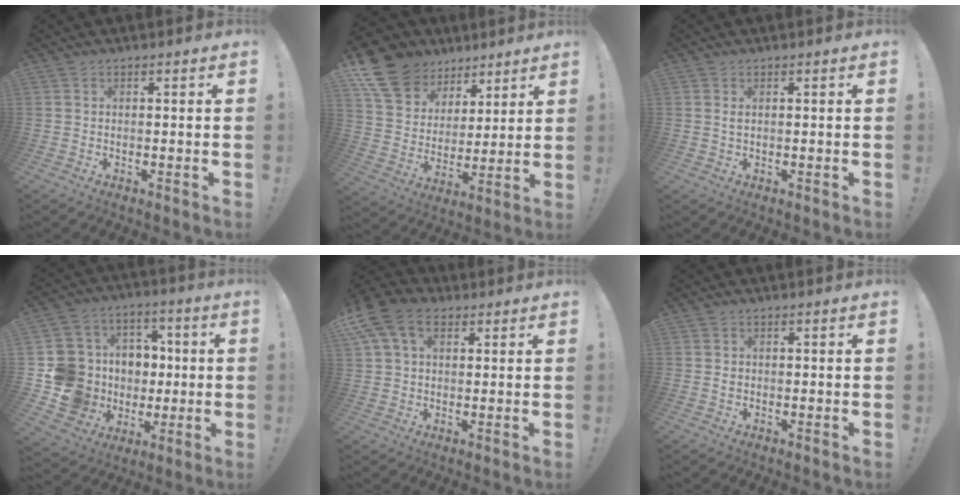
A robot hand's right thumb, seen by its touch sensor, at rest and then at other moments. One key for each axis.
{"total": 15.7, "fx": 10.2, "fy": 10.5, "fz": 5.8, "tx": -0.096, "ty": -0.065, "tz": 0.198}
{"total": 1.0, "fx": 0.1, "fy": 0.3, "fz": 1.0, "tx": -0.016, "ty": 0.000, "tz": 0.000}
{"total": 17.8, "fx": -1.3, "fy": 16.7, "fz": 6.1, "tx": -0.108, "ty": 0.013, "tz": 0.028}
{"total": 12.0, "fx": 5.1, "fy": 7.9, "fz": 7.5, "tx": -0.133, "ty": -0.009, "tz": 0.098}
{"total": 0.7, "fx": -0.2, "fy": 0.6, "fz": 0.3, "tx": 0.001, "ty": -0.001, "tz": -0.004}